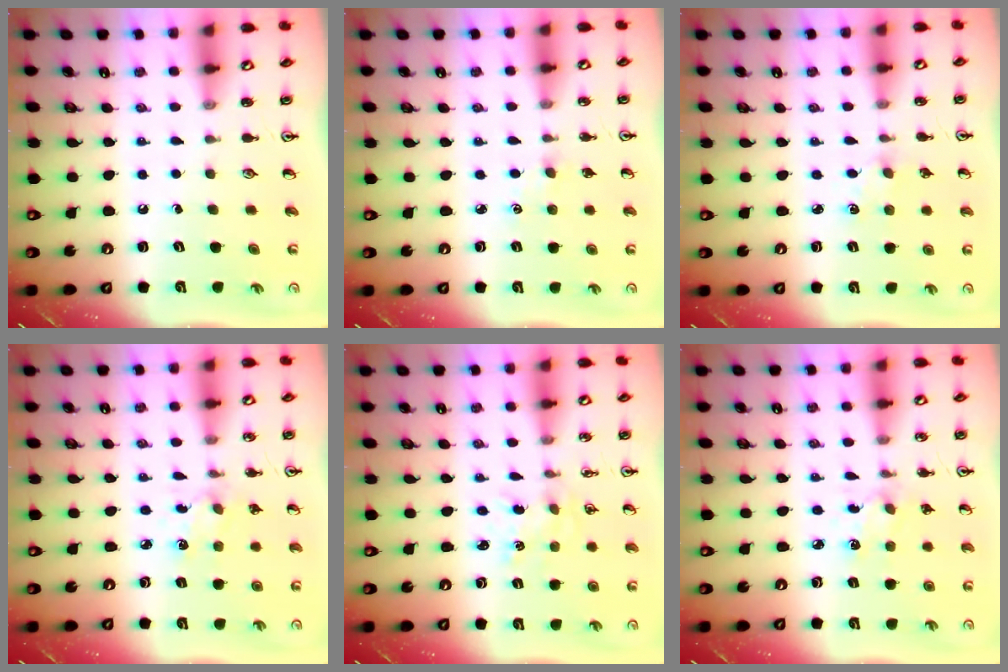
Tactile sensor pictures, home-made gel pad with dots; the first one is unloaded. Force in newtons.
{"total": 1.1, "press": 1.1, "slide": 0.2}
{"total": 1.4, "press": 1.3, "slide": 0.3}
{"total": 2.2, "press": 2.1, "slide": 0.5}
{"total": 0.5, "press": 0.5, "slide": 0.1}
{"total": 2.2, "press": 2.1, "slide": 0.5}